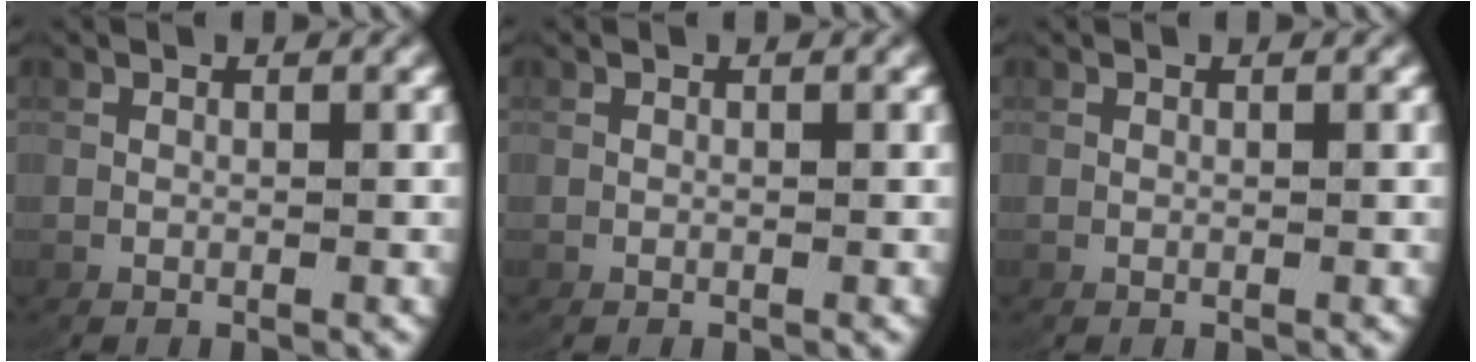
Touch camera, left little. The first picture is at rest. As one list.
[{"total": 0.0}, {"total": 0.0}]